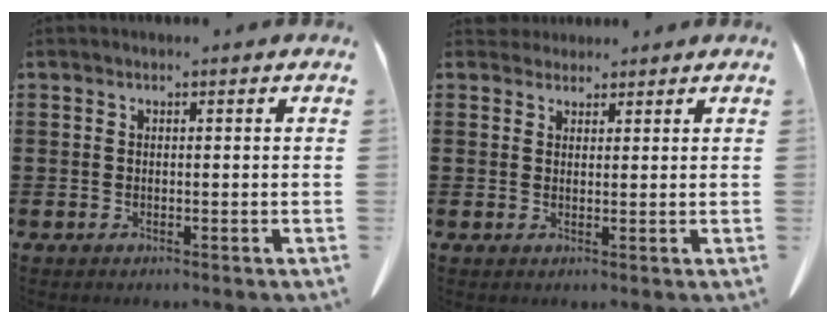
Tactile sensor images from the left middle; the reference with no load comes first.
{"total": 2.1, "force": [1.9, 0.9, 0.0], "torque": [0.002, 0.000, 0.037]}